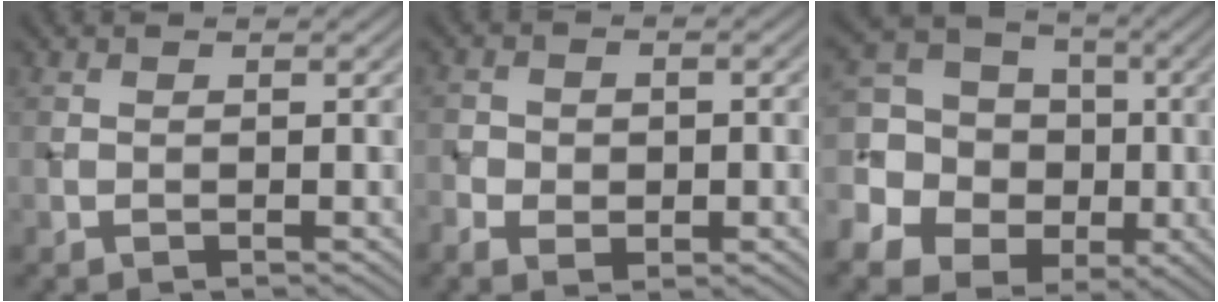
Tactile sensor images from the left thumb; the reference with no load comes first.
{"total": 3.9, "force": [-1.1, 3.1, 2.1], "torque": [-0.035, -0.007, -0.019]}
{"total": 13.6, "force": [-2.5, 11.8, 6.2], "torque": [-0.184, 0.002, -0.060]}